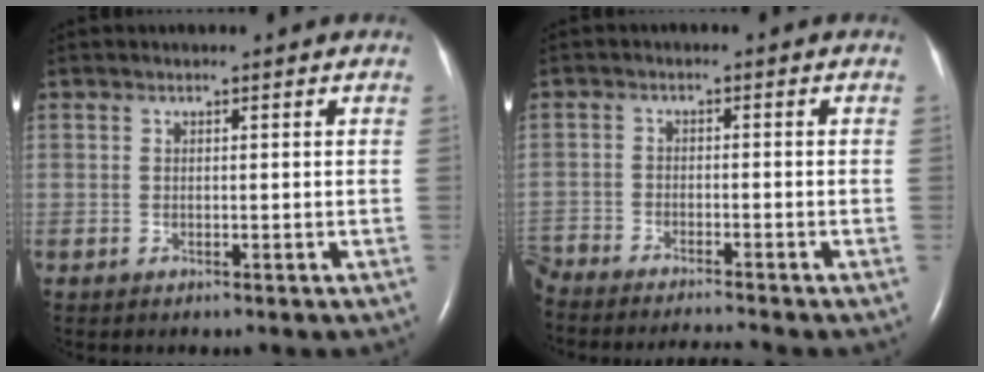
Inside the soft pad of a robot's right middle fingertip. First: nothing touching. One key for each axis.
{"total": 8.6, "fx": -8.2, "fy": -0.2, "fz": 2.5, "tx": -0.040, "ty": -0.006, "tz": -0.139}